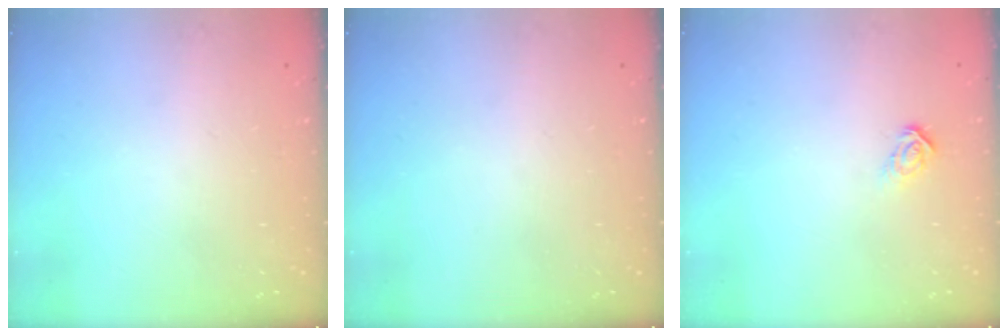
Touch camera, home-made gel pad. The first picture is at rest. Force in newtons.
{"total": 0.0}
{"total": 5.0, "press": 5.0, "slide": 0.2}